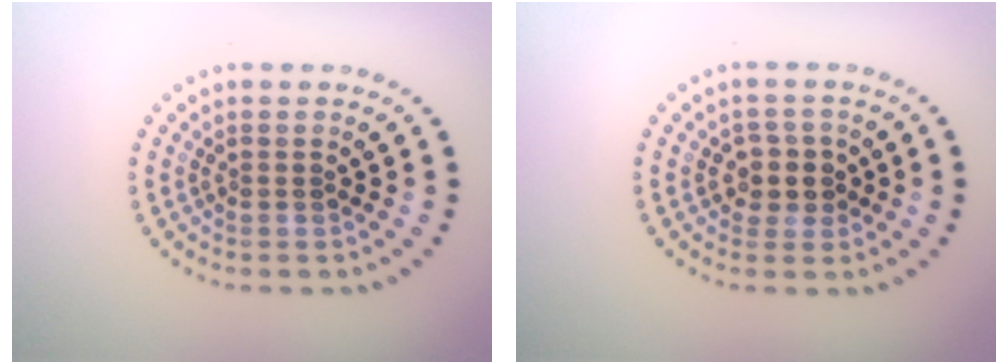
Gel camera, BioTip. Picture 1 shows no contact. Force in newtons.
{"total": 2.3, "press": 2.0, "slide": 1.0}